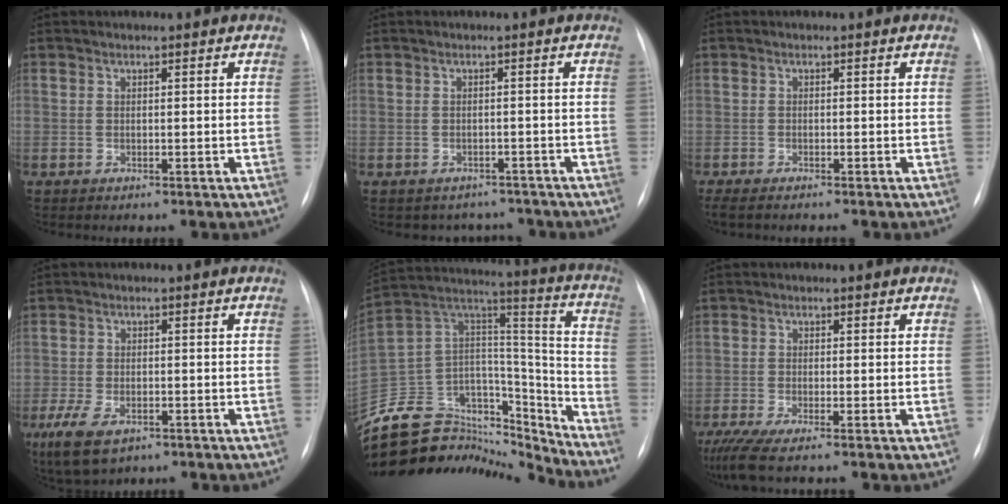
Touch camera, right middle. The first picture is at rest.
{"total": 4.1, "force": [-3.6, 2.0, -0.5], "torque": [0.012, 0.018, -0.043]}
{"total": 3.4, "force": [-2.9, 0.3, 1.8], "torque": [-0.026, -0.008, -0.039]}
{"total": 6.1, "force": [-3.3, 3.0, 4.2], "torque": [-0.095, -0.012, -0.051]}
{"total": 28.2, "force": [-25.5, 9.6, 7.3], "torque": [-0.166, 0.050, -0.401]}
{"total": 5.2, "force": [-4.0, -0.1, 3.3], "torque": [-0.062, -0.018, -0.073]}